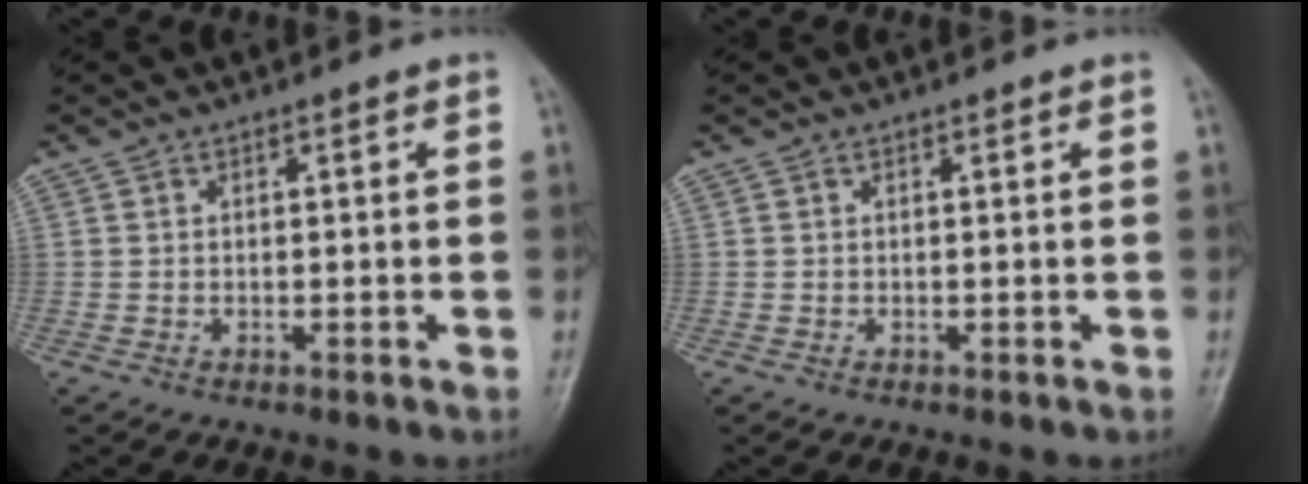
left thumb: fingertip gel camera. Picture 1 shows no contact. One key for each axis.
{"total": 0.0}